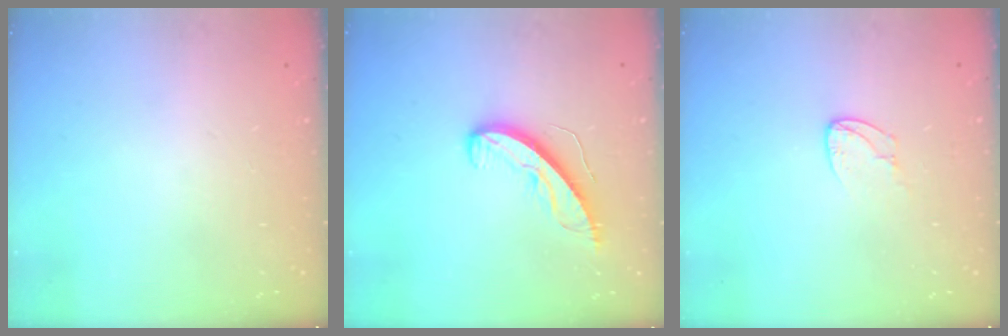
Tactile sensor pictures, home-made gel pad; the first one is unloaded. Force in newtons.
{"total": 10.4, "press": 10.4, "slide": 0.6}
{"total": 5.3, "press": 5.2, "slide": 0.4}